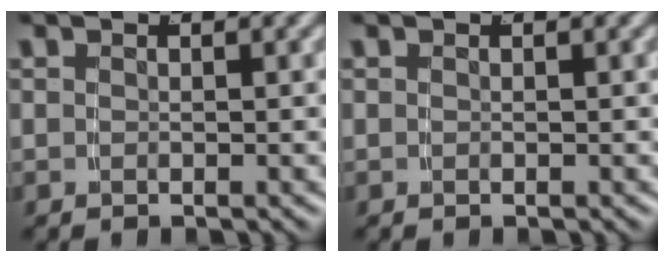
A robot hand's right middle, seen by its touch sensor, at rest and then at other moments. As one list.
[{"total": 0.0}]